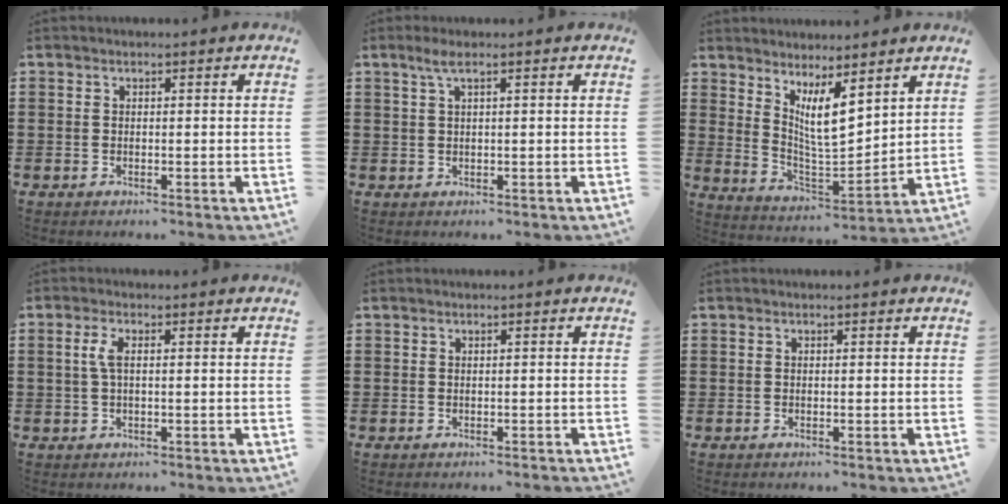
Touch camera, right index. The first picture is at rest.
{"total": 1.9, "force": [0.8, 0.2, 1.7], "torque": [-0.036, 0.003, 0.013]}
{"total": 7.2, "force": [4.4, 1.9, 5.4], "torque": [-0.108, -0.020, 0.078]}
{"total": 2.6, "force": [0.3, 0.9, 2.5], "torque": [-0.056, 0.002, 0.000]}
{"total": 0.7, "force": [-0.6, -0.2, 0.3], "torque": [-0.005, -0.001, -0.013]}
{"total": 0.0}